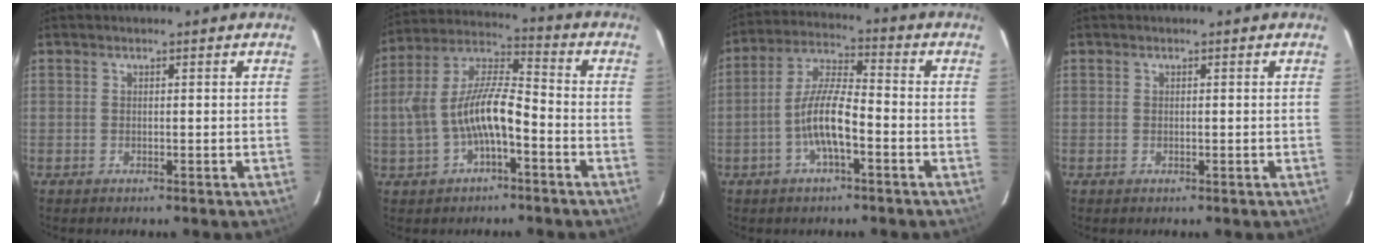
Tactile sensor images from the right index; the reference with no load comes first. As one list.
[{"total": 13.0, "force": [-3.5, 4.8, 11.5], "torque": [-0.239, 0.011, -0.059]}, {"total": 9.1, "force": [-3.4, 2.3, 8.1], "torque": [-0.168, 0.006, -0.063]}, {"total": 0.0}]